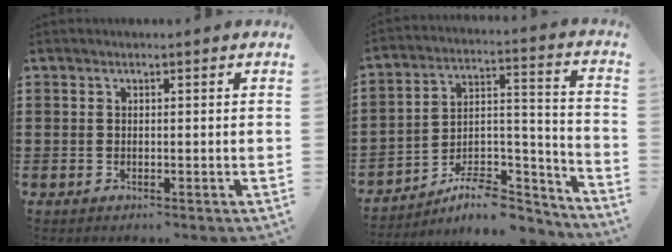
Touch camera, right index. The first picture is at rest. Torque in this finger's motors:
{"motor_torque": [-1.12, -0.39, 0.07, -0.07]}